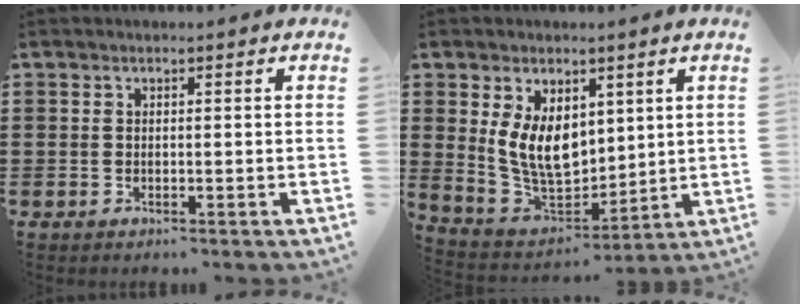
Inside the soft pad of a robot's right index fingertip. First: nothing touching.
{"total": 8.8, "force": [2.8, 5.8, 6.0], "torque": [-0.140, -0.006, 0.052]}